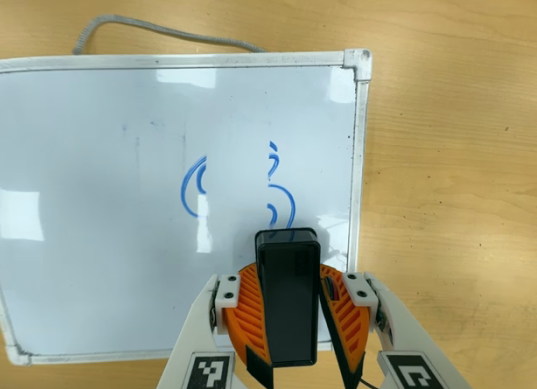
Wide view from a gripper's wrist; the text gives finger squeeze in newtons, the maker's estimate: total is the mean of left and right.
{"total": 9.4, "left": 9.5, "right": 9.2}